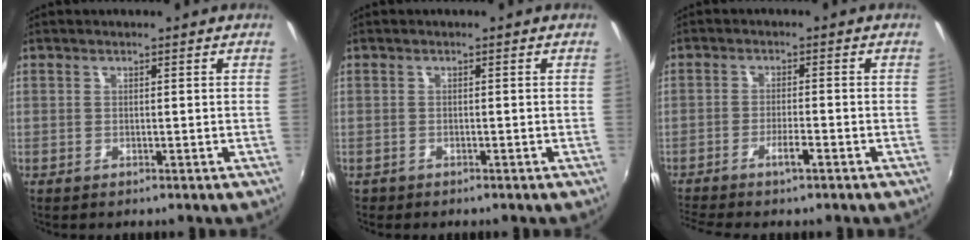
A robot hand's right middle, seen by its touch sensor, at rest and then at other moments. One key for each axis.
{"total": 0.9, "fx": -0.7, "fy": 0.5, "fz": 0.2, "tx": -0.008, "ty": -0.001, "tz": -0.010}
{"total": 4.7, "fx": -3.4, "fy": -0.2, "fz": 3.2, "tx": -0.075, "ty": -0.002, "tz": -0.067}